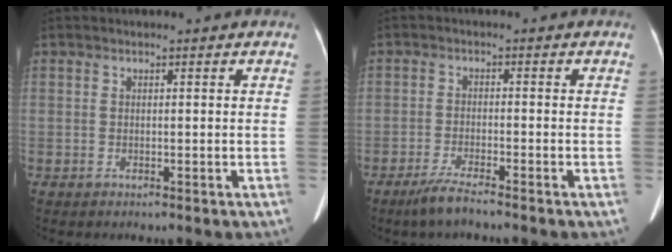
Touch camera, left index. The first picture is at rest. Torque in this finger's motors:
{"motor_torque": [-0.20, 0.21, -0.02, -0.03]}